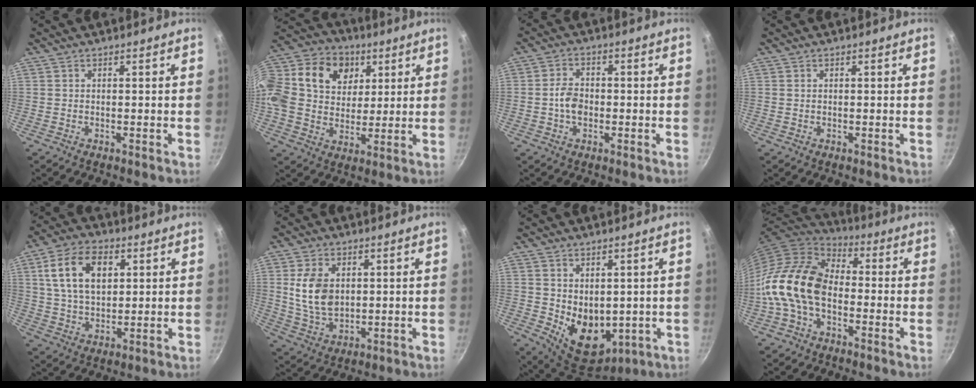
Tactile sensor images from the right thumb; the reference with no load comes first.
{"total": 24.7, "force": [6.7, 19.2, 14.0], "torque": [-0.292, 0.036, 0.108]}
{"total": 4.6, "force": [-0.8, 3.2, 3.1], "torque": [-0.049, 0.016, -0.018]}
{"total": 0.0}
{"total": 13.1, "force": [3.9, 8.3, 9.4], "torque": [-0.153, 0.000, 0.069]}
{"total": 9.8, "force": [1.8, 6.6, 7.0], "torque": [-0.124, -0.015, 0.043]}
{"total": 10.7, "force": [0.6, 7.8, 7.3], "torque": [-0.082, -0.030, 0.037]}
{"total": 15.4, "force": [-3.0, 10.3, 11.1], "torque": [-0.181, 0.037, -0.078]}